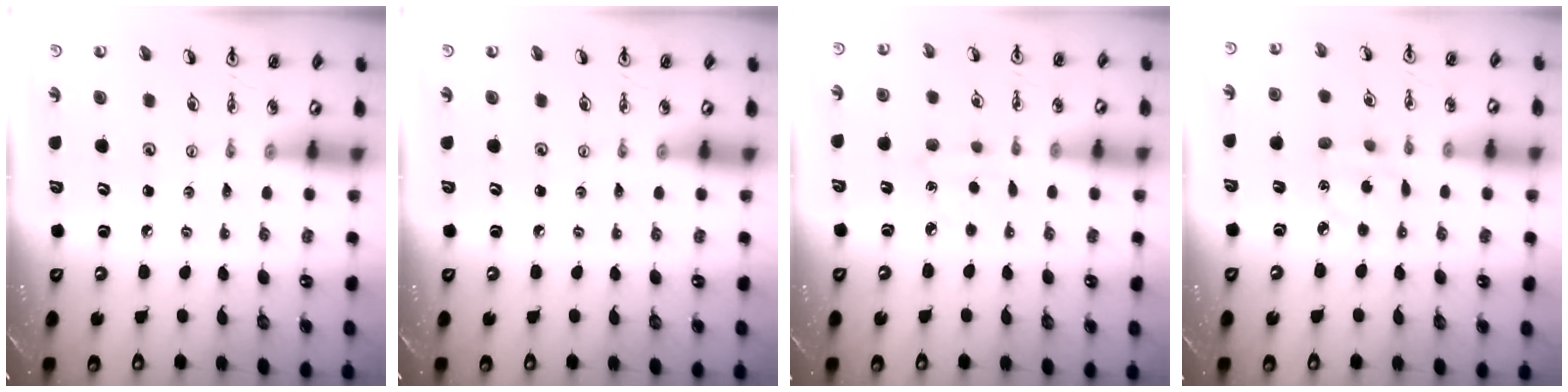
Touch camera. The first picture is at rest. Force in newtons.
{"total": 0.0}
{"total": 5.0, "press": 4.9, "slide": 0.5}
{"total": 3.9, "press": 3.8, "slide": 1.0}